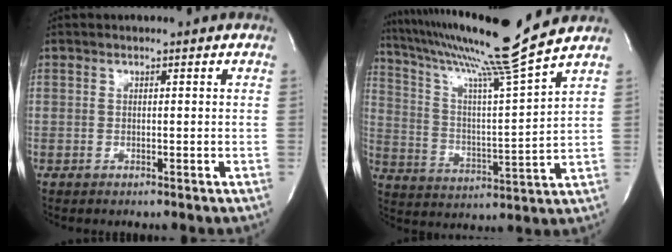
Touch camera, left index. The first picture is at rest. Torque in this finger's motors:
{"motor_torque": [0.31, -0.39, 0.48, 0.15]}